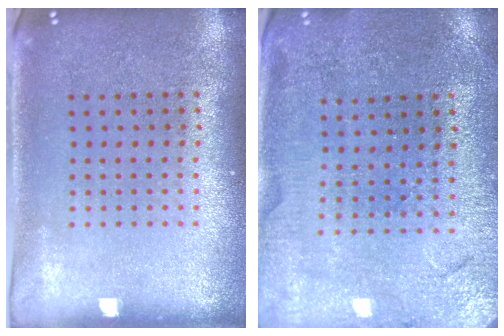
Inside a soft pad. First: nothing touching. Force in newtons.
{"total": 0.7, "press": 0.7, "slide": 0.1}